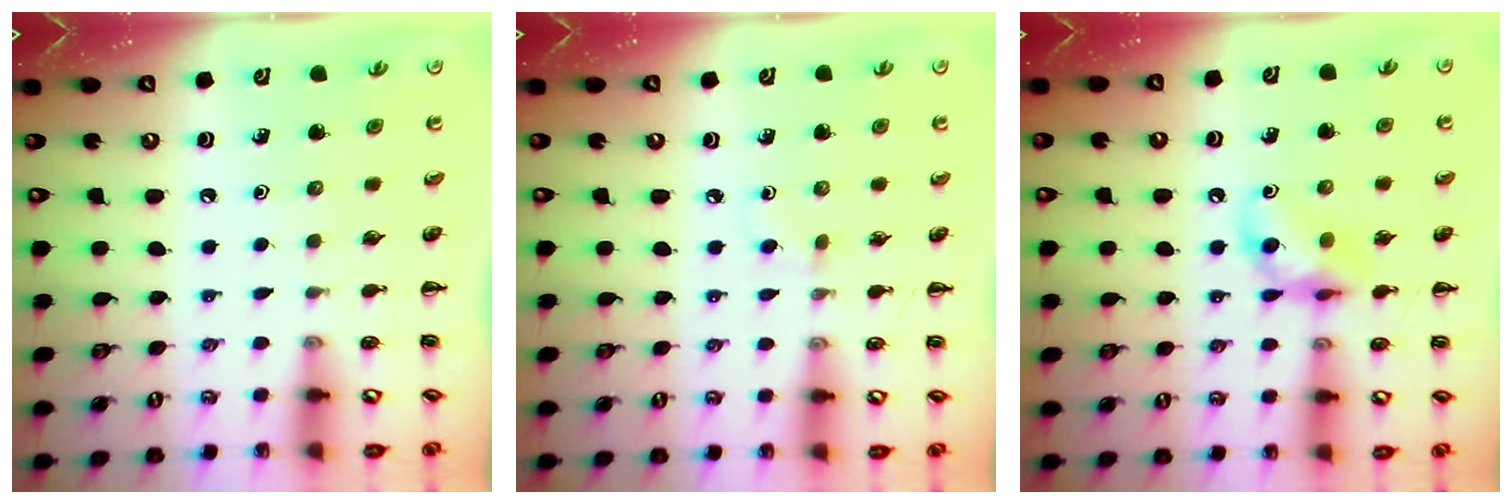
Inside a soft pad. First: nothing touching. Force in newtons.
{"total": 2.3, "press": 2.1, "slide": 1.0}
{"total": 11.0, "press": 10.9, "slide": 1.4}